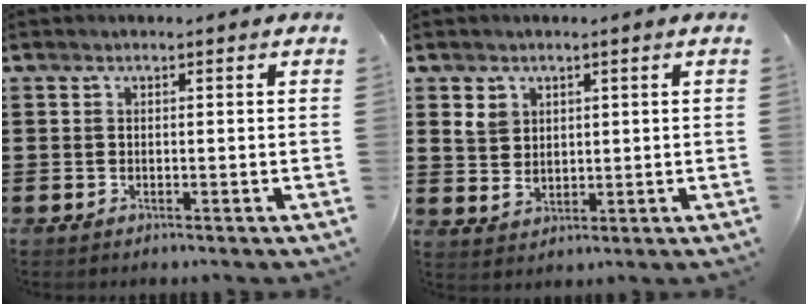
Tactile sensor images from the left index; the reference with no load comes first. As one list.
[{"total": 3.5, "force": [1.7, 2.7, 1.2], "torque": [-0.026, 0.007, 0.030]}]